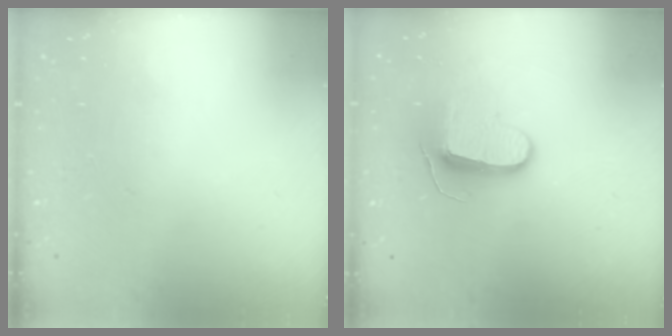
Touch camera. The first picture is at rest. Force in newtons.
{"total": 9.3, "press": 9.3, "slide": 0.0}